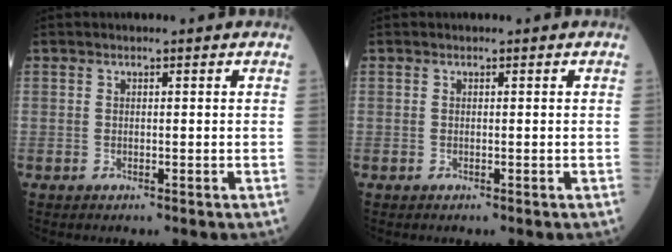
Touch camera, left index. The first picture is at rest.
{"total": 0.0}